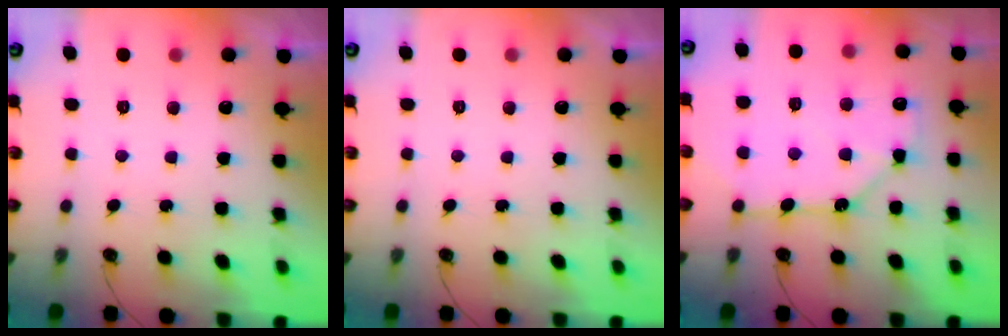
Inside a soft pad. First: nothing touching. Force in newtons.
{"total": 0.0}
{"total": 13.2, "press": 13.1, "slide": 0.9}